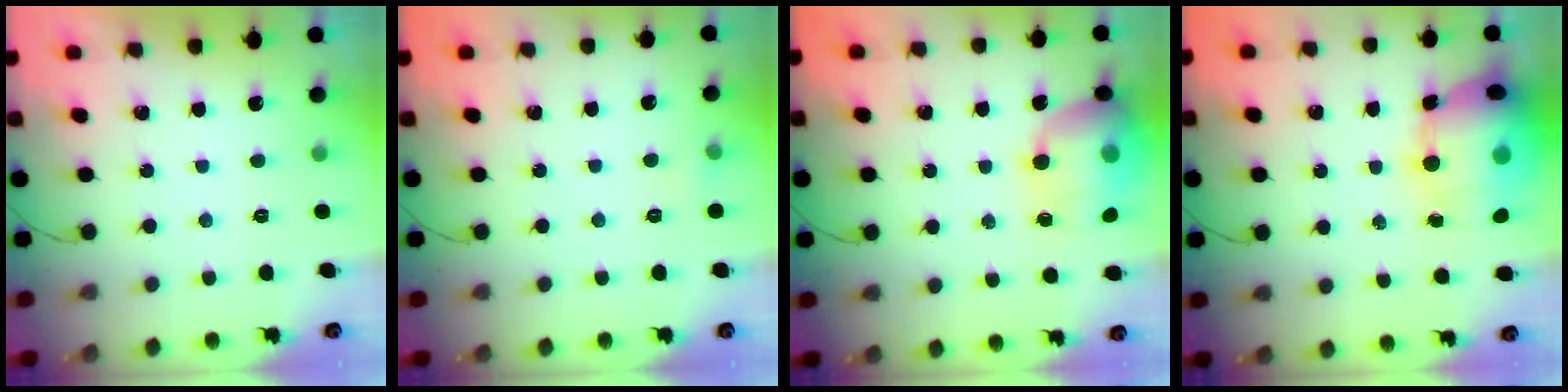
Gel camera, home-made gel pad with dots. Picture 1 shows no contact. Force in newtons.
{"total": 3.8, "press": 3.6, "slide": 1.2}
{"total": 17.4, "press": 17.3, "slide": 2.0}
{"total": 20.8, "press": 20.4, "slide": 4.1}